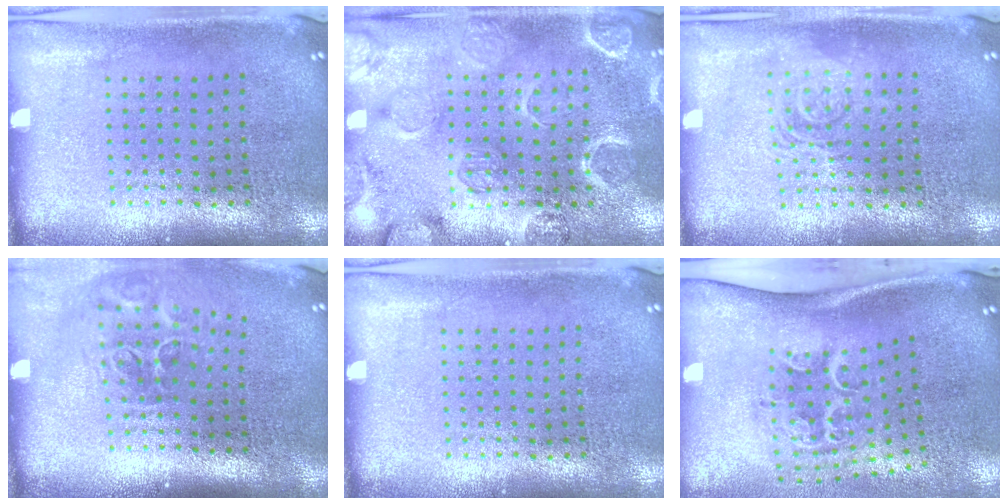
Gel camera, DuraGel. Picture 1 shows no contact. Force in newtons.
{"total": 2.5, "press": 2.5, "slide": 0.3}
{"total": 1.2, "press": 1.2, "slide": 0.2}
{"total": 2.0, "press": 1.2, "slide": 1.6}
{"total": 0.0}
{"total": 2.2, "press": 1.4, "slide": 1.7}